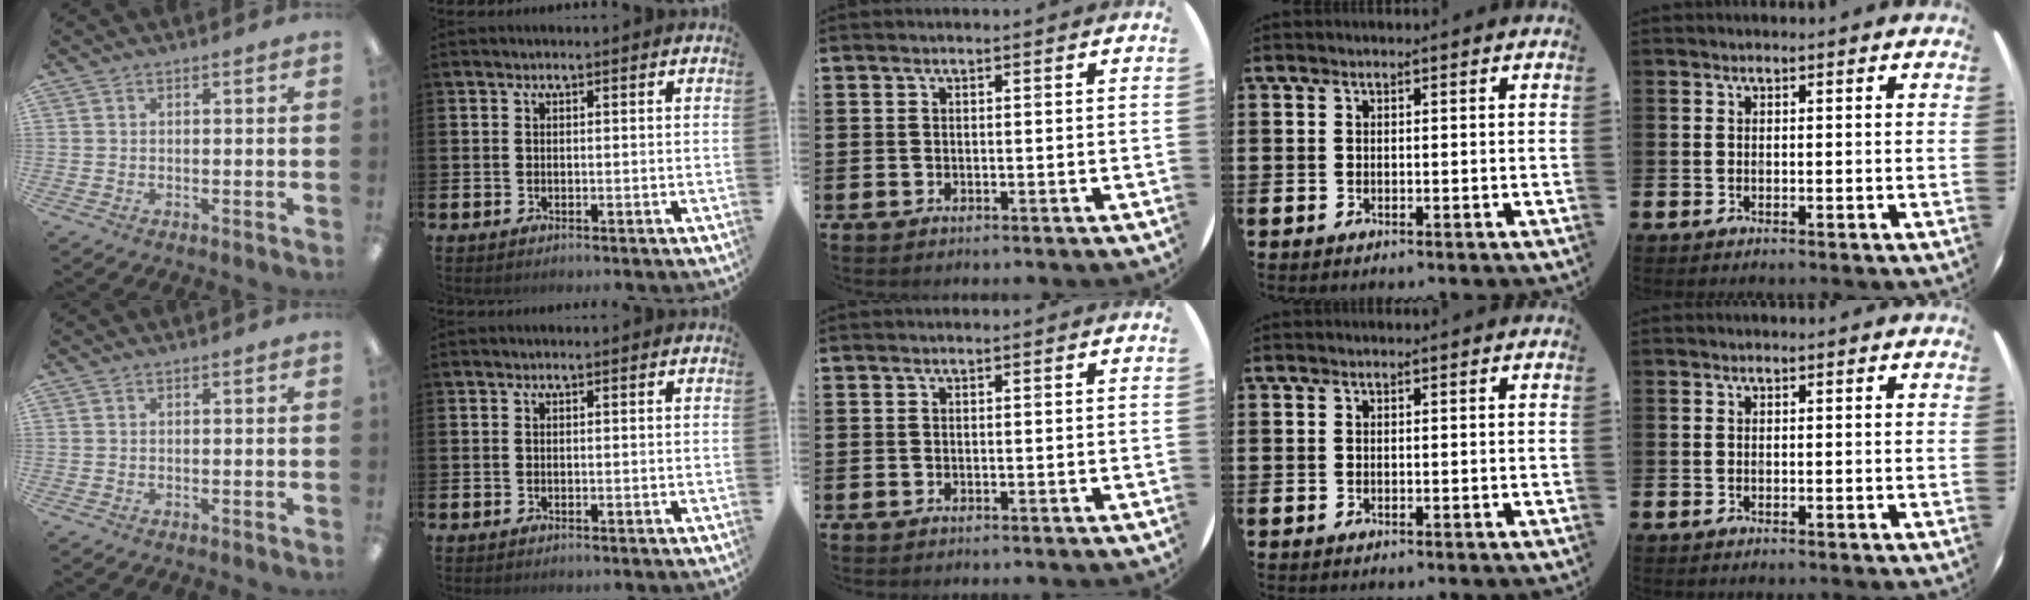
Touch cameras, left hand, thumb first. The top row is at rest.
{}